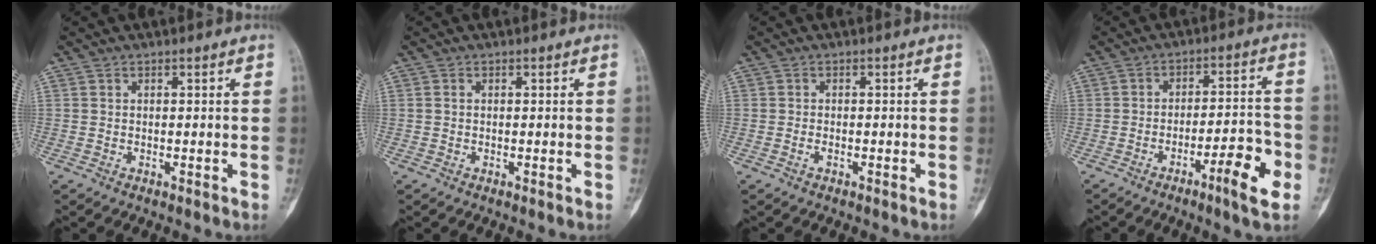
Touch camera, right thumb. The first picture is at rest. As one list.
[{"total": 0.0}, {"total": 0.8, "force": [-0.5, 0.2, 0.6], "torque": [-0.017, 0.001, -0.011]}, {"total": 9.8, "force": [-4.6, 1.6, 8.5], "torque": [-0.125, 0.029, -0.068]}]